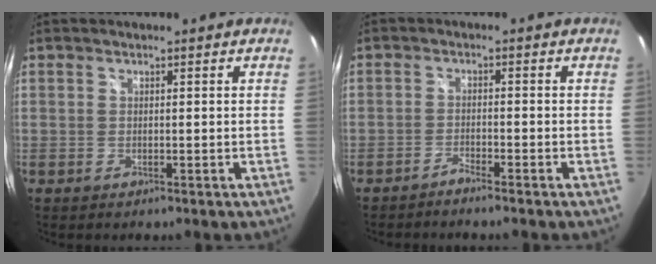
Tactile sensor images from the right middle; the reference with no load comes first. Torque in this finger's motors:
{"motor_torque": [-0.40, -0.01, 0.07, 0.00]}